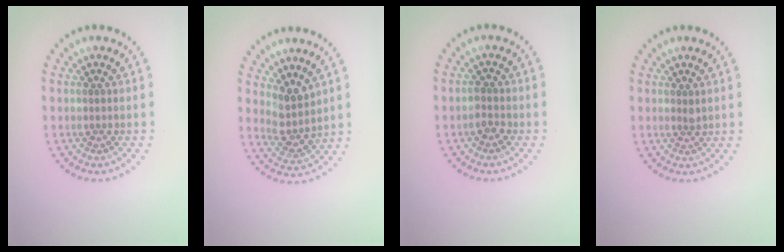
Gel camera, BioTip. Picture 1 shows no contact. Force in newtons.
{"total": 2.7, "press": 2.1, "slide": 1.7}
{"total": 1.3, "press": 1.2, "slide": 0.4}
{"total": 0.6, "press": 0.5, "slide": 0.2}